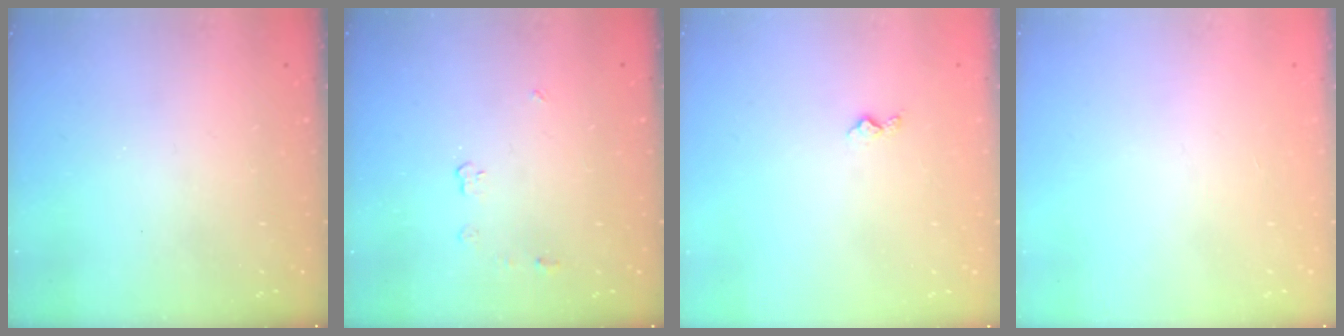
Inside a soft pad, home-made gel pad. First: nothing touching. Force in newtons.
{"total": 4.0, "press": 3.9, "slide": 0.5}
{"total": 3.4, "press": 3.4, "slide": 0.5}
{"total": 0.0}